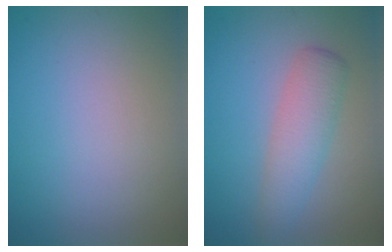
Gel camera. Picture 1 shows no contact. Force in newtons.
{"total": 3.7, "press": 3.7, "slide": 0.1}